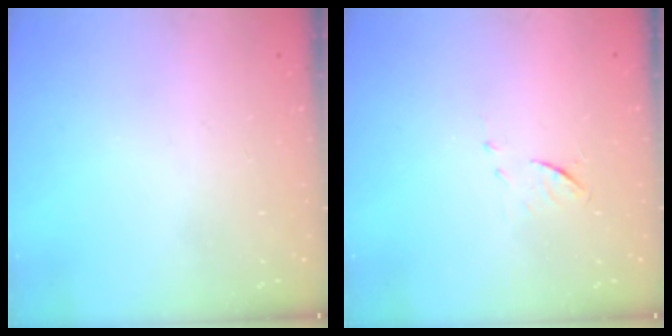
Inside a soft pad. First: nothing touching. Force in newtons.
{"total": 5.8, "press": 5.8, "slide": 0.5}